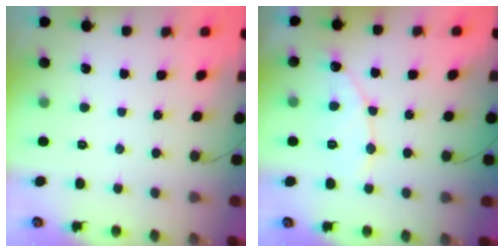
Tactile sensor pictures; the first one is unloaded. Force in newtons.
{"total": 7.9, "press": 7.9, "slide": 0.5}